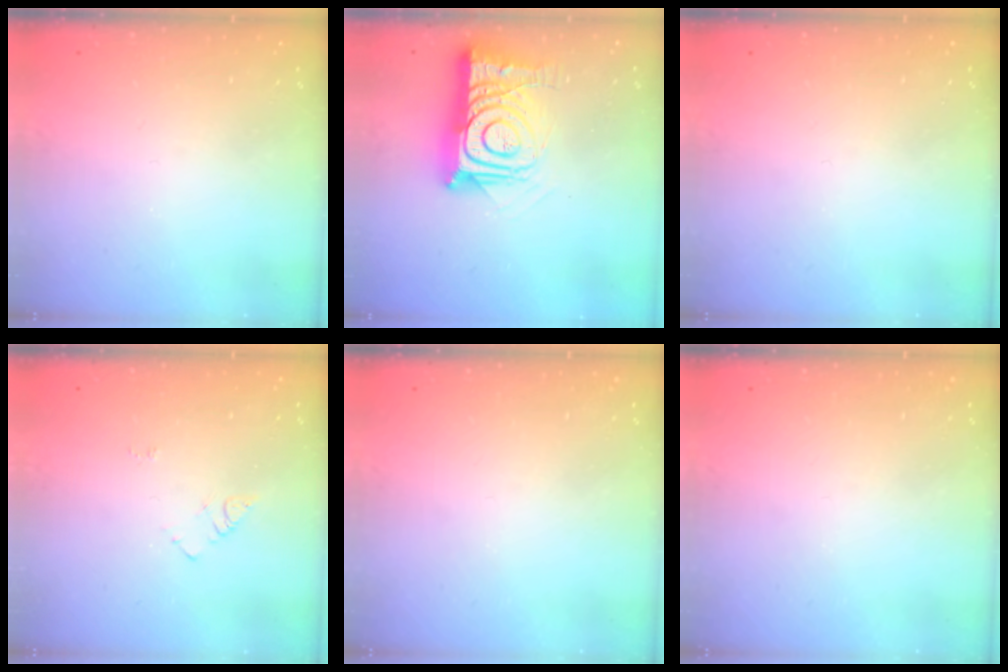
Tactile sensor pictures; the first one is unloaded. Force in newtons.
{"total": 16.3, "press": 16.2, "slide": 1.4}
{"total": 0.0}
{"total": 5.1, "press": 5.0, "slide": 0.9}
{"total": 0.0}
{"total": 0.0}